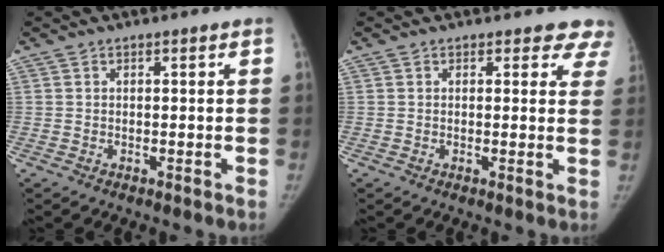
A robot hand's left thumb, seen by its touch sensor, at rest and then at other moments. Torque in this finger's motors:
{"motor_torque": [0.47, -0.16, 0.56, -0.19, -0.01]}